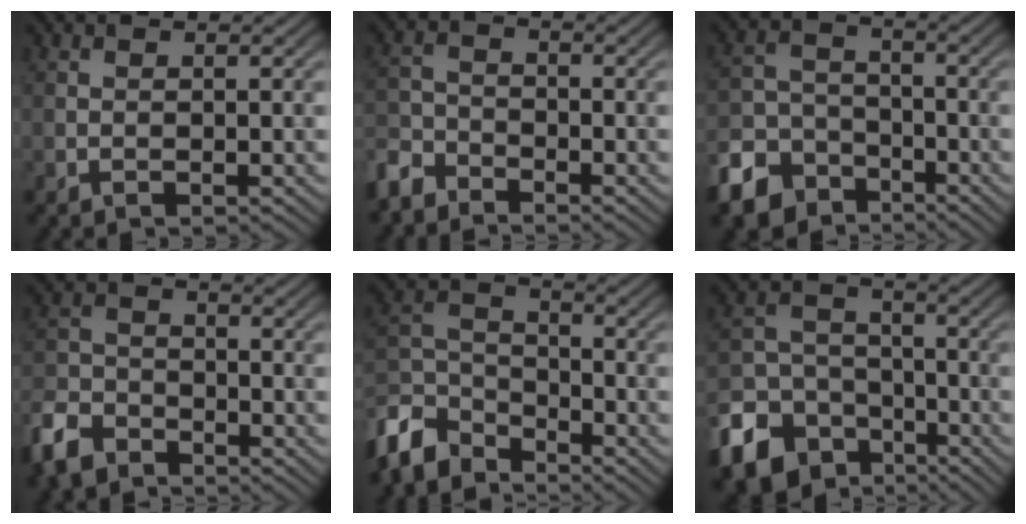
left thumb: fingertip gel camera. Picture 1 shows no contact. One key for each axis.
{"total": 4.6, "fx": -4.0, "fy": 1.9, "fz": 1.3, "tx": -0.031, "ty": -0.006, "tz": -0.098}
{"total": 9.4, "fx": -6.3, "fy": 6.0, "fz": 3.4, "tx": -0.082, "ty": -0.020, "tz": -0.125}
{"total": 6.7, "fx": -5.1, "fy": 3.4, "fz": 2.6, "tx": -0.068, "ty": -0.009, "tz": -0.119}
{"total": 9.1, "fx": -7.1, "fy": 4.3, "fz": 3.9, "tx": -0.090, "ty": -0.005, "tz": -0.163}
{"total": 13.3, "fx": -7.8, "fy": 9.5, "fz": 5.1, "tx": -0.143, "ty": -0.042, "tz": -0.136}